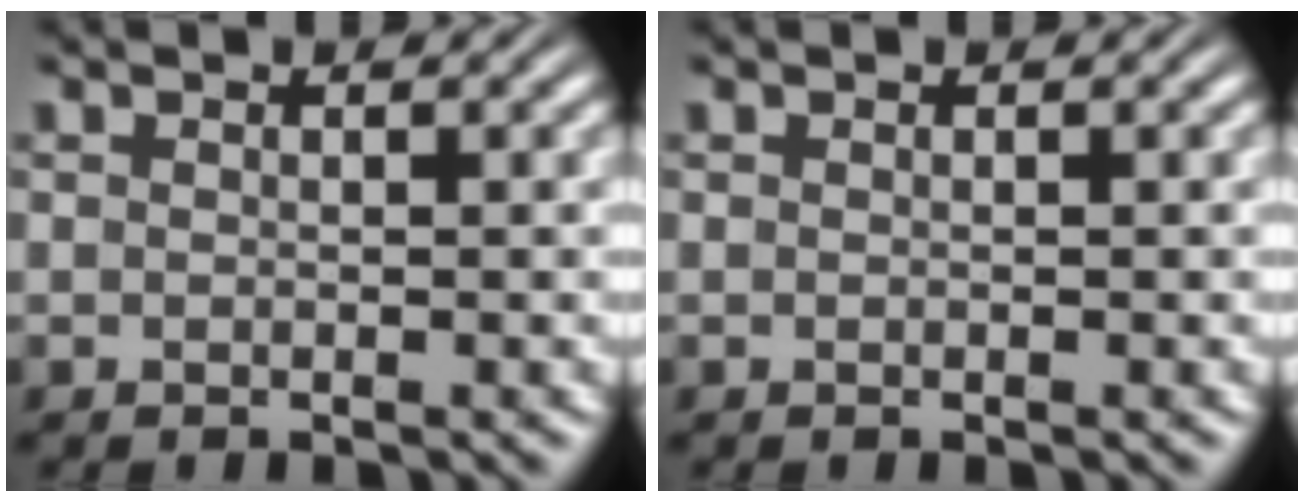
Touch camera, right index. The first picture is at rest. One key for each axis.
{"total": 0.0}